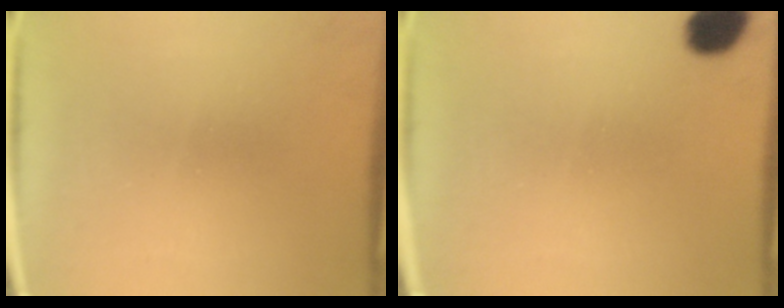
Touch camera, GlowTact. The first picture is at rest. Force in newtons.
{"total": 6.4}